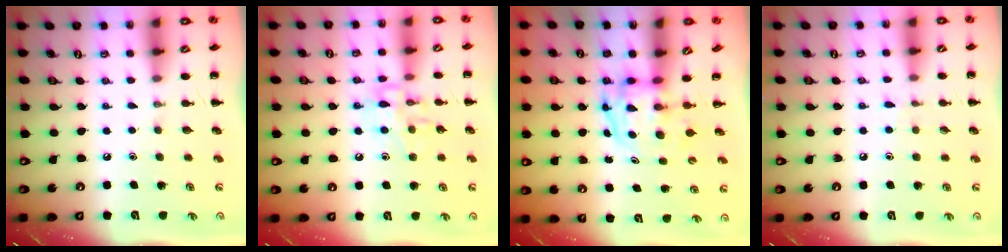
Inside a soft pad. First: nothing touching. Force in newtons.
{"total": 10.6, "press": 10.6, "slide": 0.6}
{"total": 3.9, "press": 3.8, "slide": 0.6}
{"total": 5.4, "press": 4.9, "slide": 2.1}